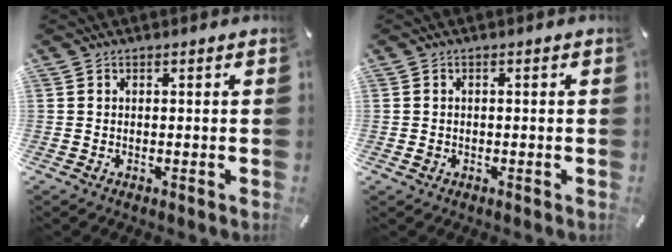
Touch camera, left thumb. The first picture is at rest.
{"total": 1.0, "force": [-0.2, 0.8, 0.6], "torque": [-0.012, 0.002, -0.006]}